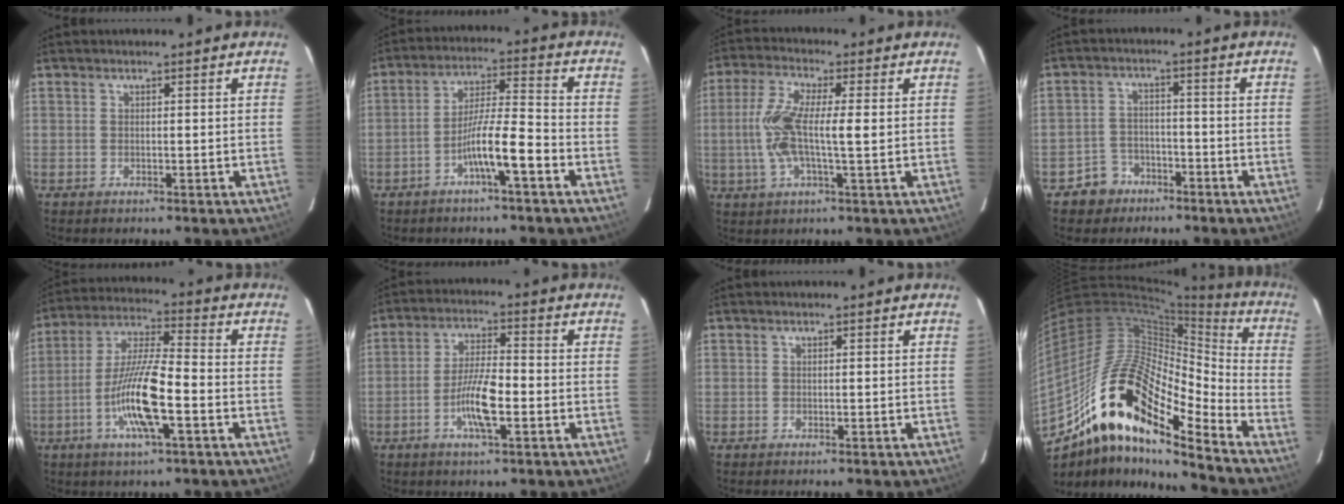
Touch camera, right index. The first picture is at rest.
{"total": 8.1, "force": [-3.9, 0.3, 7.1], "torque": [-0.130, 0.015, -0.069]}
{"total": 9.0, "force": [0.2, 1.6, 8.8], "torque": [-0.190, 0.009, -0.002]}
{"total": 5.1, "force": [-3.2, 3.9, 0.2], "torque": [0.002, 0.013, -0.051]}
{"total": 12.6, "force": [-4.1, 1.5, 11.8], "torque": [-0.231, -0.003, -0.077]}
{"total": 7.7, "force": [-2.5, 1.3, 7.2], "torque": [-0.137, 0.002, -0.049]}
{"total": 0.0}
{"total": 22.7, "force": [-13.3, 6.6, 17.2], "torque": [-0.346, 0.017, -0.231]}